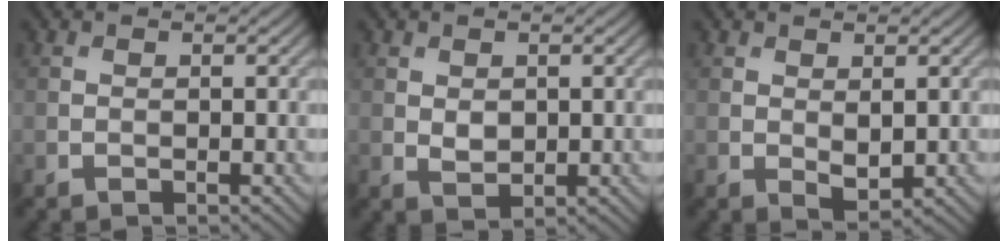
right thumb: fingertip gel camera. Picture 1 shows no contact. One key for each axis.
{"total": 1.8, "fx": 0.4, "fy": 1.3, "fz": 1.1, "tx": -0.026, "ty": -0.005, "tz": 0.013}
{"total": 1.9, "fx": 0.5, "fy": 1.0, "fz": 1.6, "tx": -0.030, "ty": -0.009, "tz": 0.014}